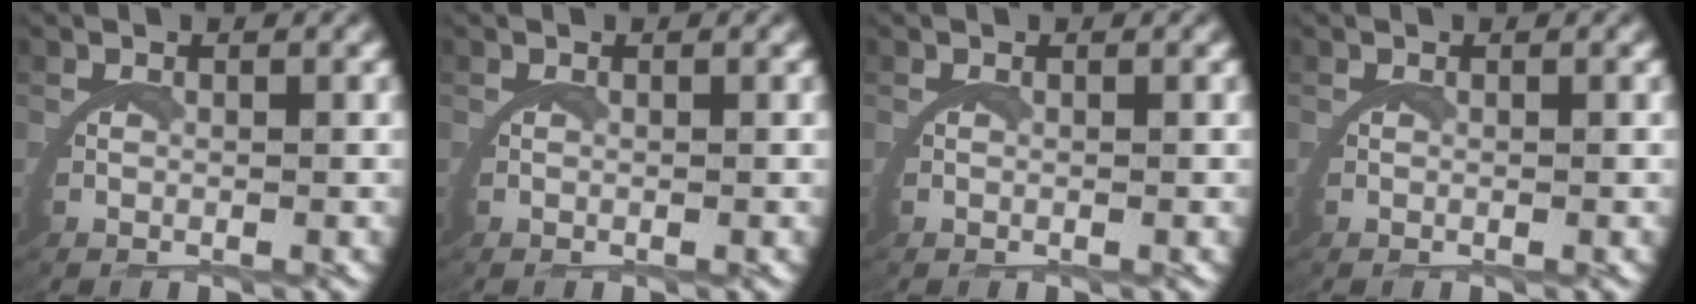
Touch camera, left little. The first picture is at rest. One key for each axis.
{"total": 0.0}
{"total": 0.0}
{"total": 0.0}